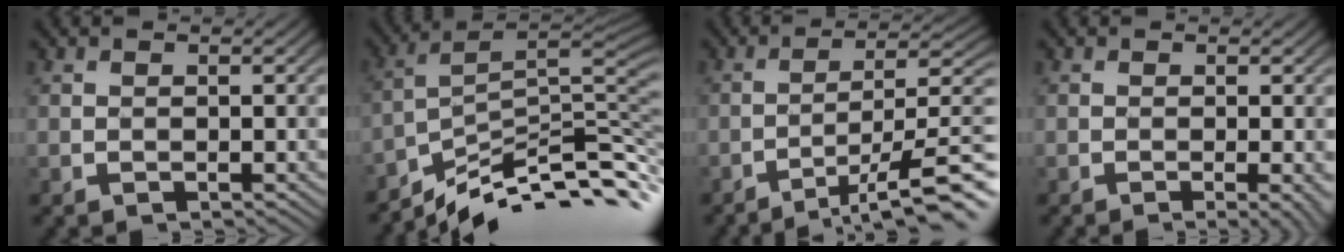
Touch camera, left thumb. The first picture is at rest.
{"total": 10.4, "force": [-7.5, 2.0, 7.0], "torque": [-0.116, 0.010, -0.126]}
{"total": 11.0, "force": [-6.3, 2.2, 8.7], "torque": [-0.127, 0.009, -0.091]}
{"total": 2.8, "force": [-0.9, 0.4, 2.6], "torque": [-0.033, 0.004, -0.018]}